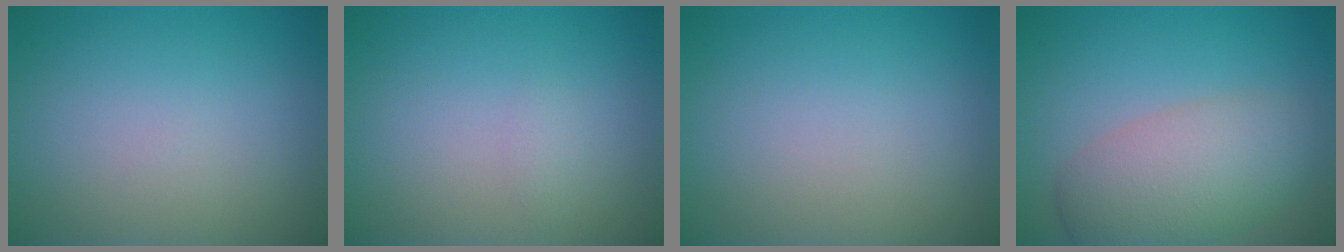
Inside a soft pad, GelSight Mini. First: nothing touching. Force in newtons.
{"total": 0.8, "press": 0.7, "slide": 0.1}
{"total": 0.0}
{"total": 5.7, "press": 5.7, "slide": 0.1}